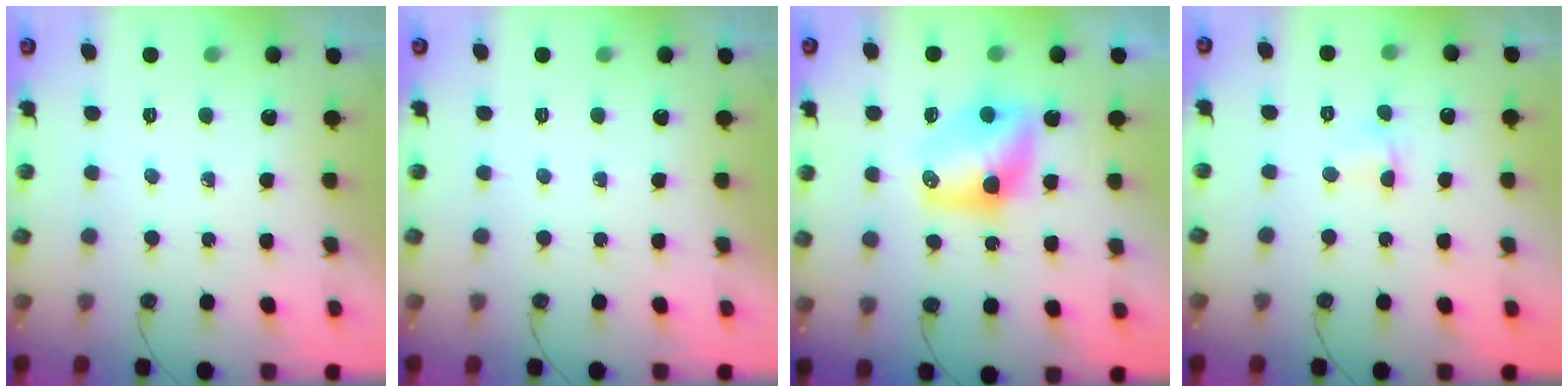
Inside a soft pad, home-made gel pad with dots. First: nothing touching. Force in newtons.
{"total": 0.0}
{"total": 10.9, "press": 10.0, "slide": 4.3}
{"total": 2.0, "press": 1.9, "slide": 0.6}